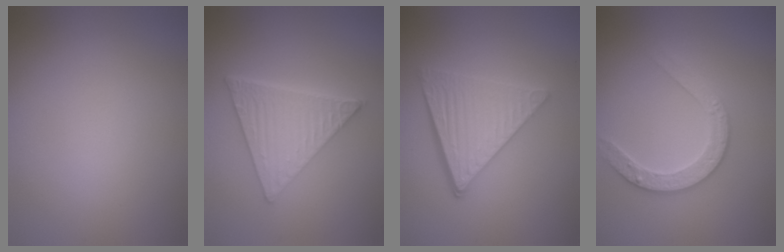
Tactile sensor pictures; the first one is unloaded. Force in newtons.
{"total": 6.6, "press": 4.6, "slide": 4.8}
{"total": 5.7, "press": 4.0, "slide": 4.1}
{"total": 2.8, "press": 2.8, "slide": 0.3}